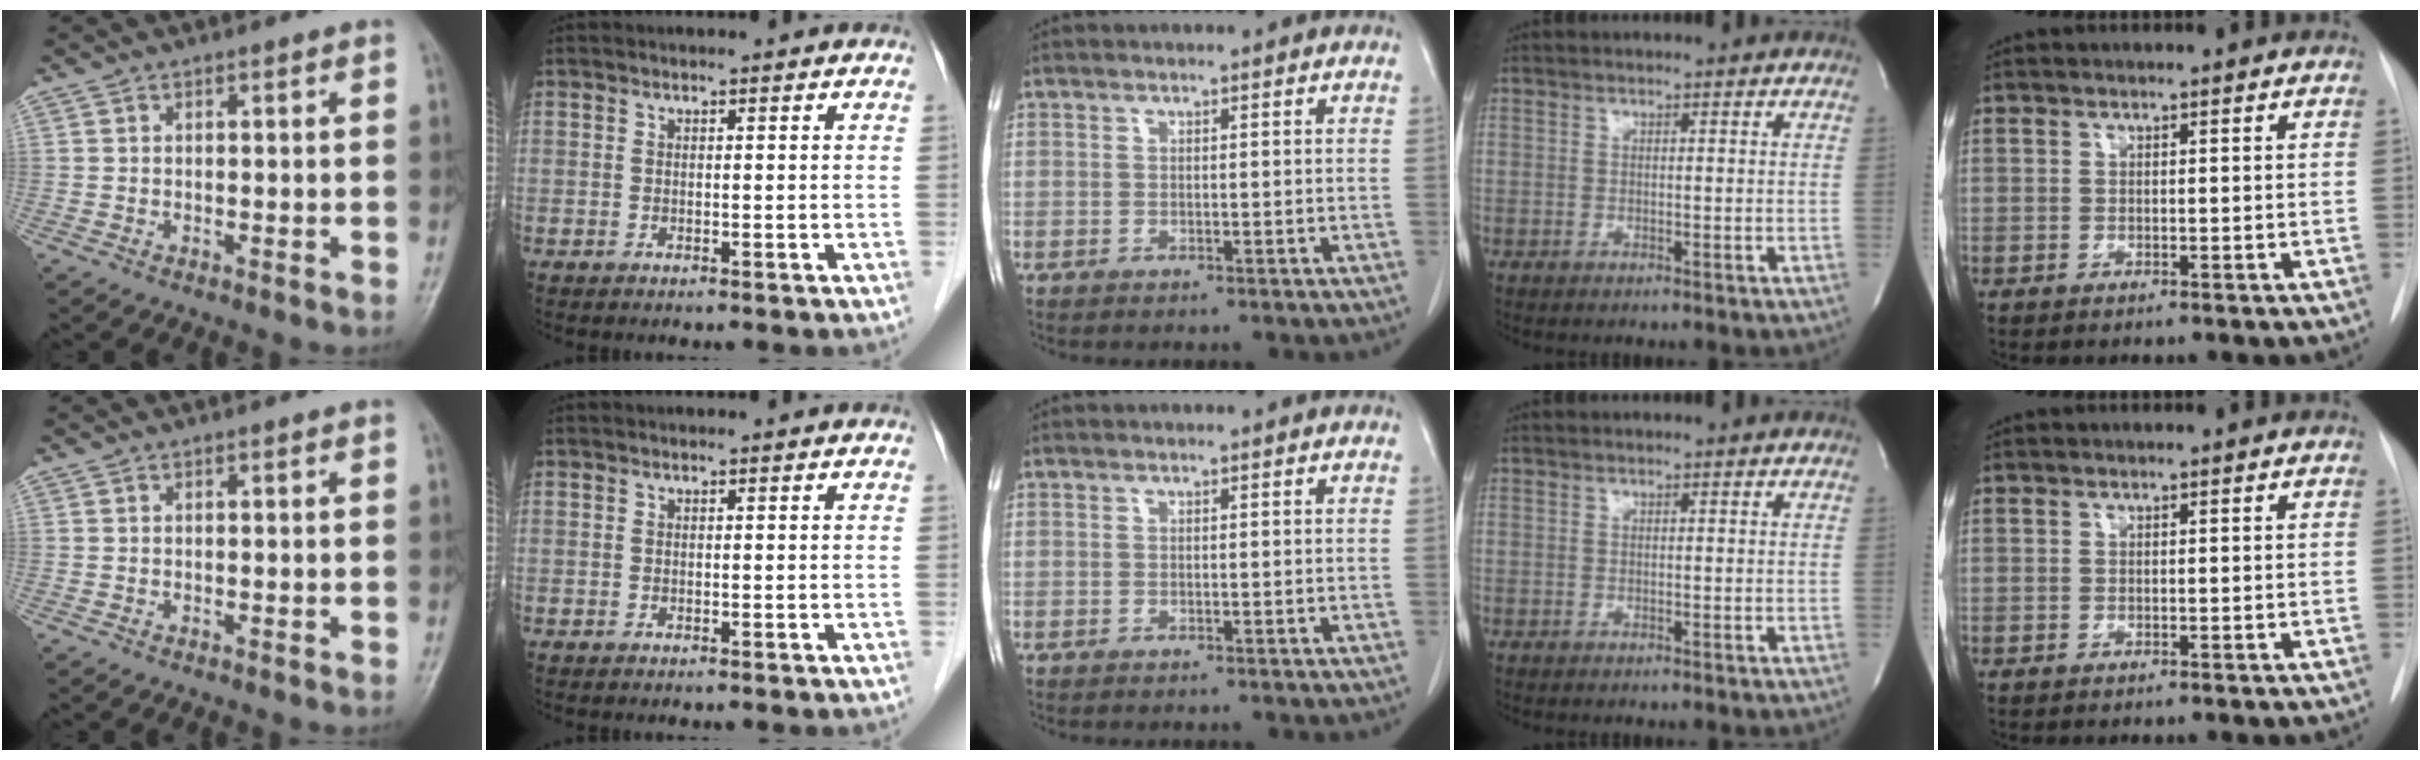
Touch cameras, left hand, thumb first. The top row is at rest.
{}